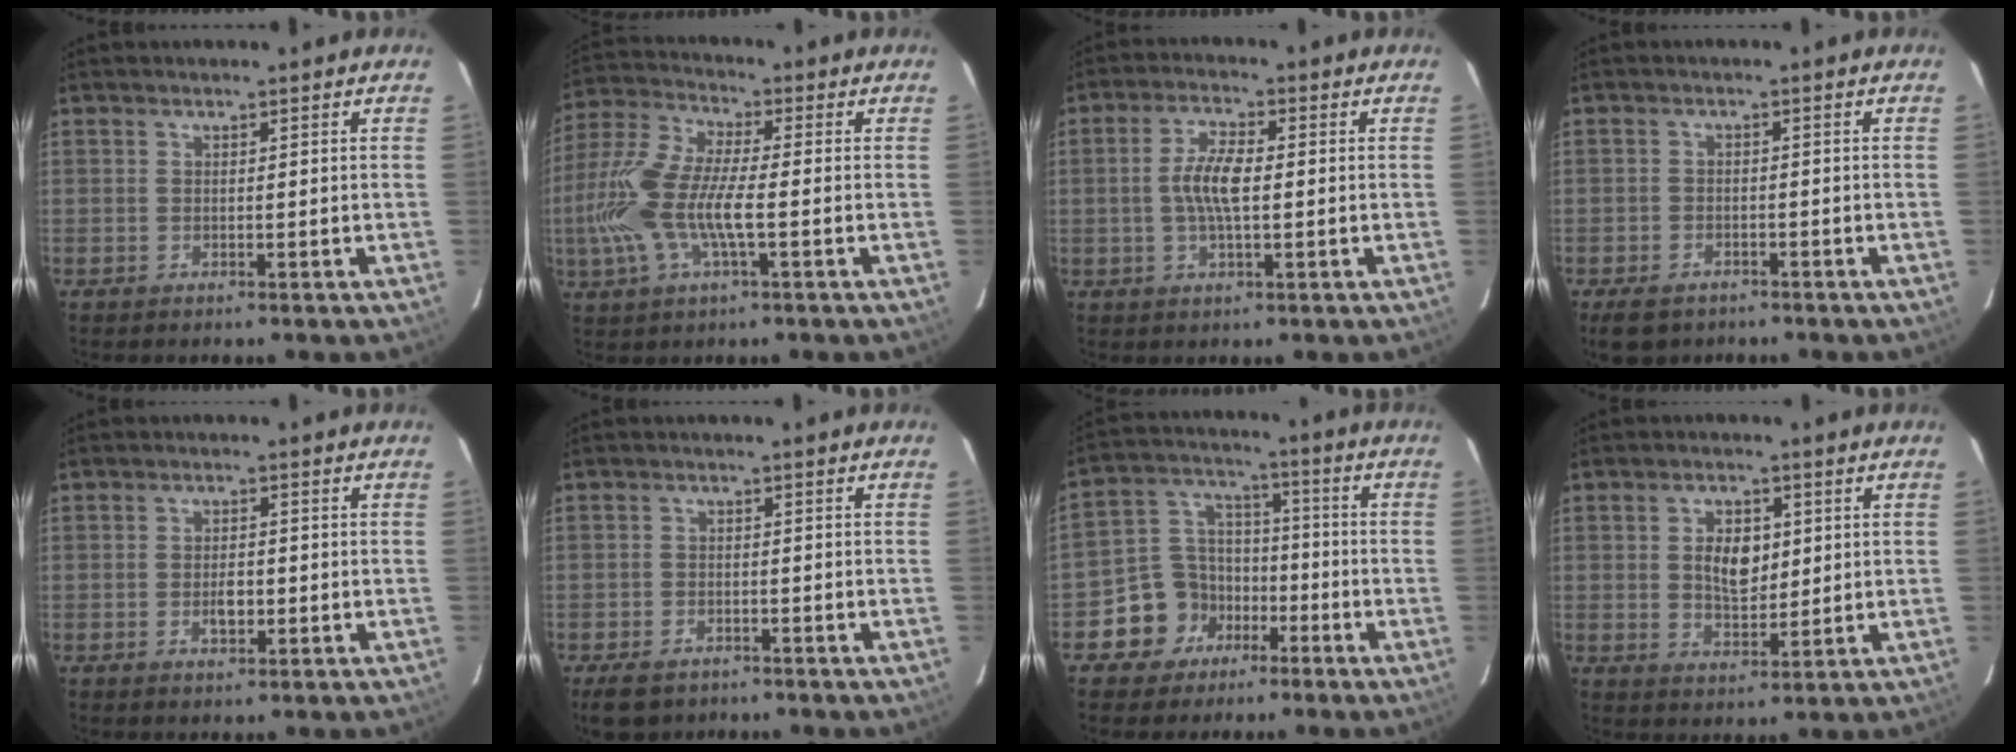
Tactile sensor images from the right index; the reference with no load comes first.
{"total": 15.1, "force": [-2.7, 4.4, 14.2], "torque": [-0.303, -0.001, -0.059]}
{"total": 6.3, "force": [-0.2, 2.1, 5.9], "torque": [-0.118, 0.008, -0.005]}
{"total": 5.5, "force": [-3.9, 3.3, 2.1], "torque": [-0.060, -0.004, -0.060]}
{"total": 3.1, "force": [-0.9, 1.8, 2.4], "torque": [-0.042, 0.000, -0.012]}
{"total": 6.1, "force": [-4.4, 3.6, 2.4], "torque": [-0.067, -0.002, -0.069]}
{"total": 10.5, "force": [-5.6, 8.6, 2.0], "torque": [-0.060, 0.045, -0.090]}
{"total": 6.5, "force": [1.1, 3.9, 5.0], "torque": [-0.088, 0.005, 0.023]}